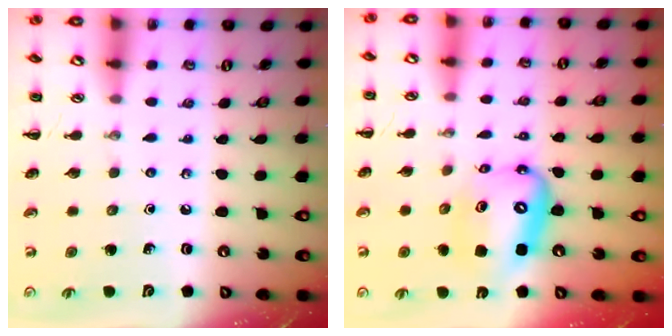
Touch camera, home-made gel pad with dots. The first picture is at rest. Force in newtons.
{"total": 12.5, "press": 12.1, "slide": 3.1}